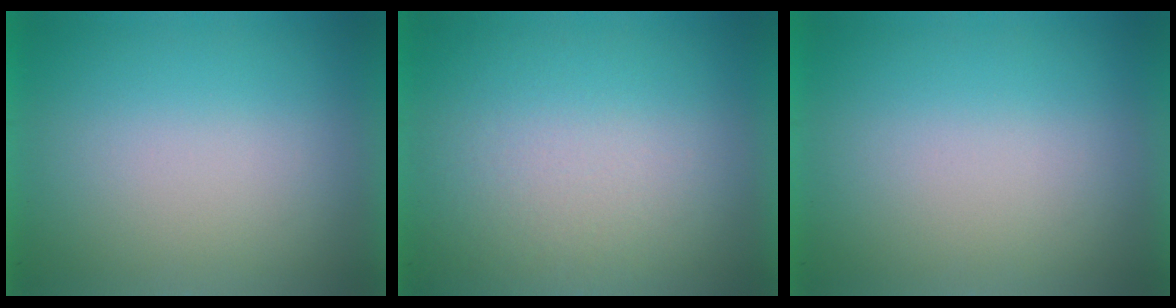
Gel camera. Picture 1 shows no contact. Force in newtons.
{"total": 2.7}
{"total": 0.0}